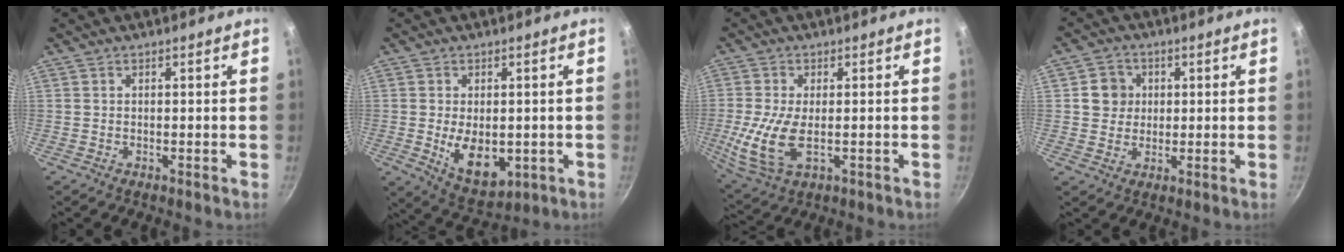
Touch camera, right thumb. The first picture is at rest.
{"total": 9.8, "force": [-1.2, 6.1, 7.5], "torque": [-0.099, -0.014, 0.003]}
{"total": 10.1, "force": [-1.4, 4.9, 8.7], "torque": [-0.187, -0.018, -0.025]}
{"total": 5.4, "force": [1.0, 5.1, 1.6], "torque": [0.009, 0.005, 0.012]}